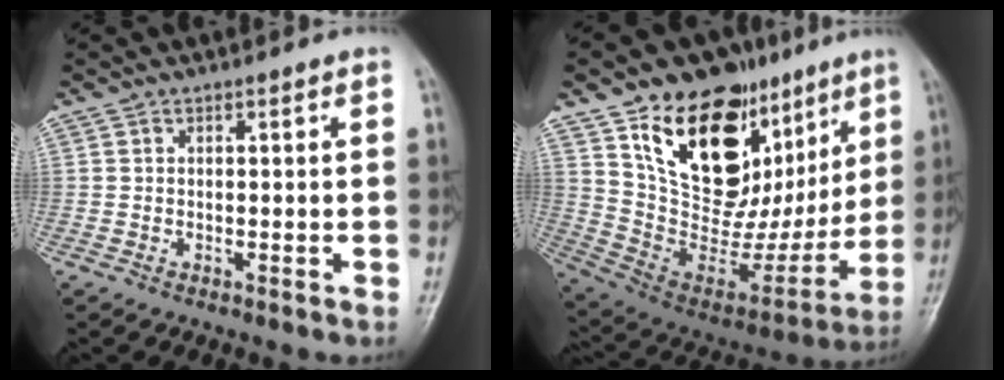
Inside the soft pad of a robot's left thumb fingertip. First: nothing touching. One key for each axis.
{"total": 29.5, "fx": 13.4, "fy": 17.7, "fz": 19.4, "tx": -0.250, "ty": -0.019, "tz": 0.242}